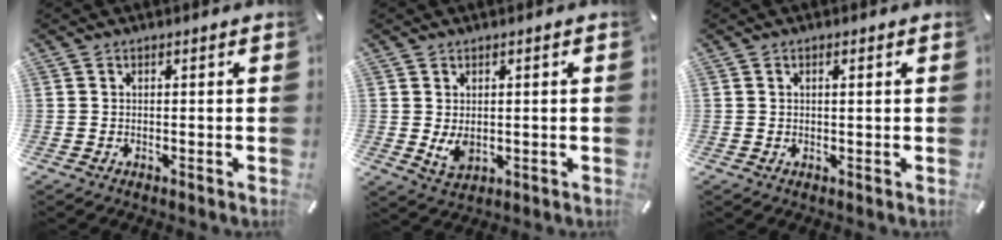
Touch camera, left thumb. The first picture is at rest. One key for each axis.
{"total": 4.2, "fx": 0.0, "fy": 3.0, "fz": 2.9, "tx": -0.065, "ty": -0.007, "tz": -0.003}
{"total": 1.1, "fx": 0.3, "fy": 0.2, "fz": 1.0, "tx": -0.021, "ty": 0.000, "tz": 0.004}